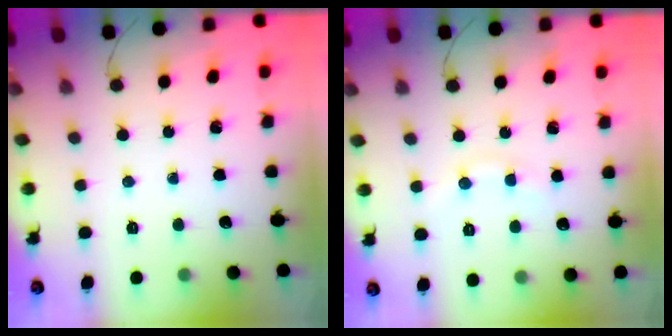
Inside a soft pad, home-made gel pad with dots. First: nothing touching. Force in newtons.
{"total": 5.5, "press": 5.3, "slide": 1.6}